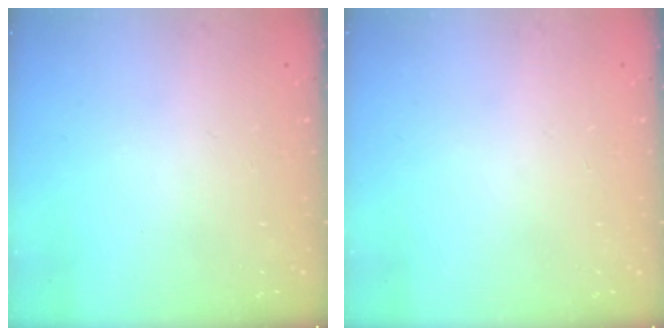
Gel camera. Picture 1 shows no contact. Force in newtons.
{"total": 0.0}